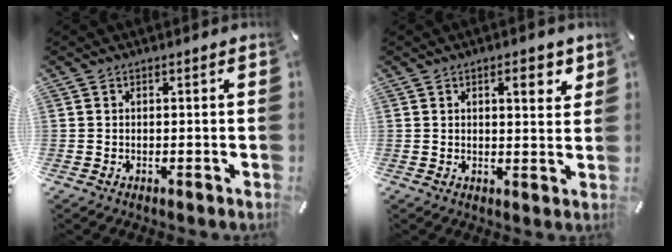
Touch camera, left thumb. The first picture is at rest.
{"total": 4.2, "force": [2.2, 1.4, 3.3], "torque": [-0.046, -0.007, 0.033]}